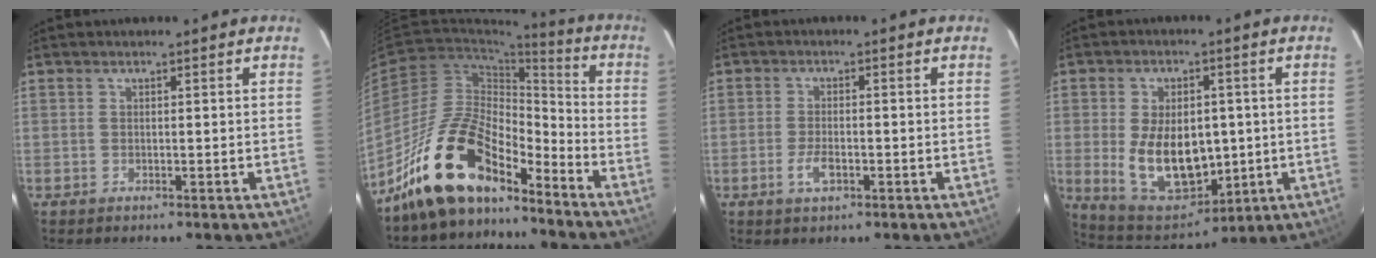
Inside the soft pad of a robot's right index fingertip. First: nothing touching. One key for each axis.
{"total": 16.6, "fx": -12.9, "fy": 6.1, "fz": 8.5, "tx": -0.161, "ty": 0.021, "tz": -0.237}
{"total": 3.7, "fx": -1.5, "fy": 1.7, "fz": 3.0, "tx": -0.065, "ty": -0.003, "tz": -0.028}
{"total": 15.3, "fx": -1.1, "fy": 9.4, "fz": 12.0, "tx": -0.239, "ty": -0.016, "tz": 0.009}